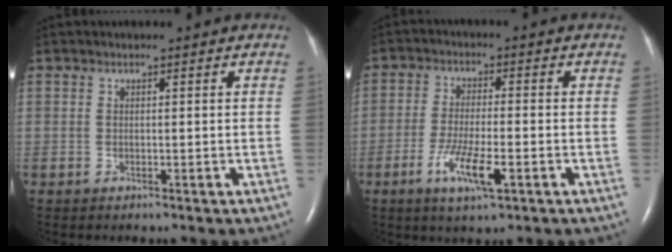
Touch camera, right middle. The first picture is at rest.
{"total": 7.5, "force": [-3.3, 1.2, 6.7], "torque": [-0.135, -0.013, -0.056]}